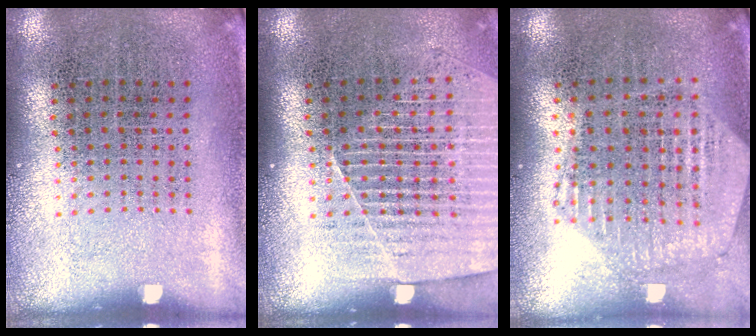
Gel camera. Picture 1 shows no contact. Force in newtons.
{"total": 1.5, "press": 1.4, "slide": 0.5}
{"total": 1.1, "press": 1.1, "slide": 0.3}